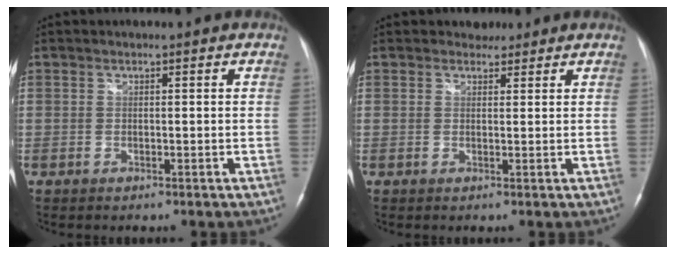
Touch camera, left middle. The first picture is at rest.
{"total": 1.9, "force": [1.5, 1.1, -0.1], "torque": [0.004, 0.005, 0.019]}